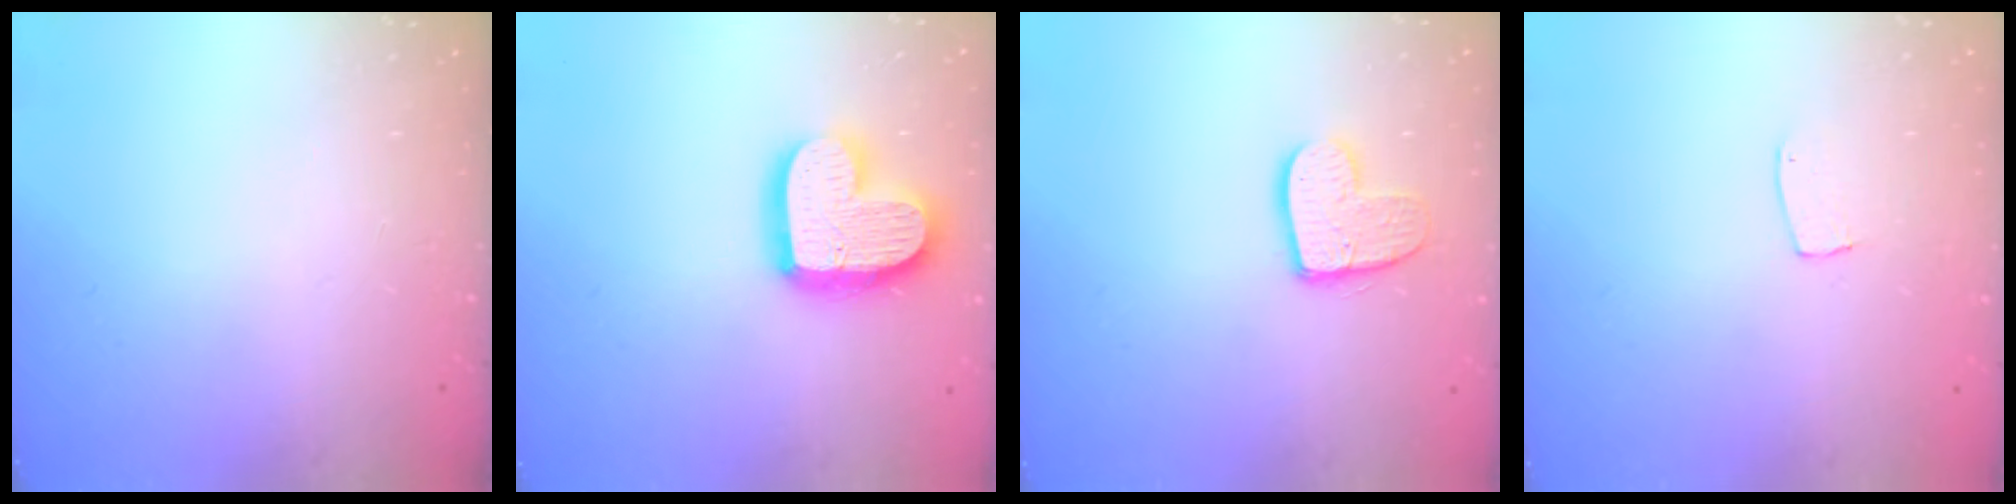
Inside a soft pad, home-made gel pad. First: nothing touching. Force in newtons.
{"total": 17.0, "press": 17.0, "slide": 1.4}
{"total": 11.6, "press": 11.6, "slide": 1.0}
{"total": 3.7, "press": 3.7, "slide": 0.2}